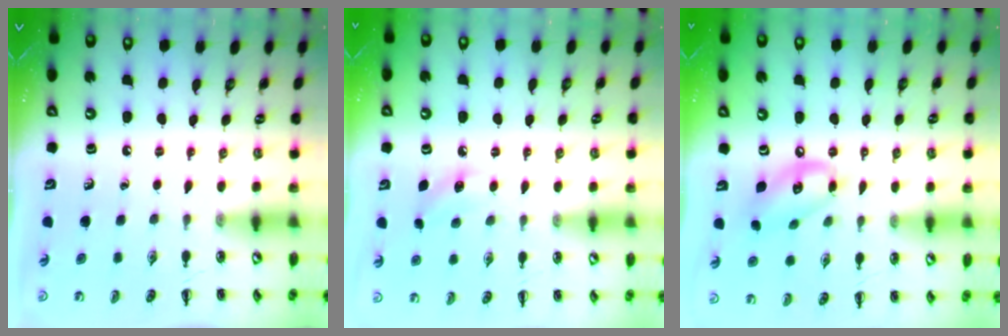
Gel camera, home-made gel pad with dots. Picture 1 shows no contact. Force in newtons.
{"total": 5.2, "press": 5.0, "slide": 1.5}
{"total": 12.6, "press": 12.3, "slide": 2.7}